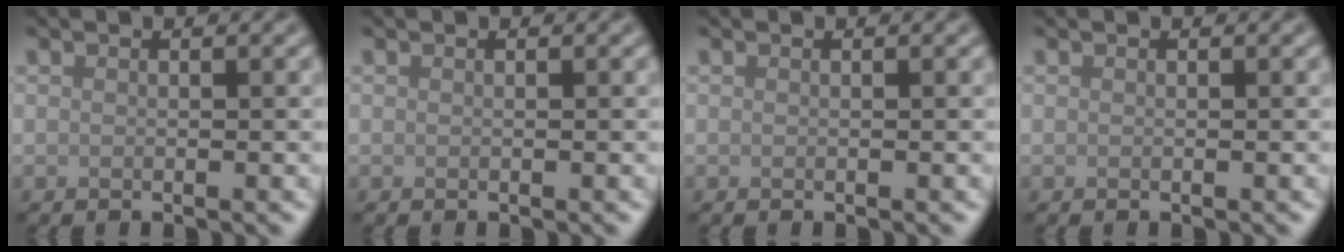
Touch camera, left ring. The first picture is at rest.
{"total": 0.0}
{"total": 0.0}
{"total": 0.0}